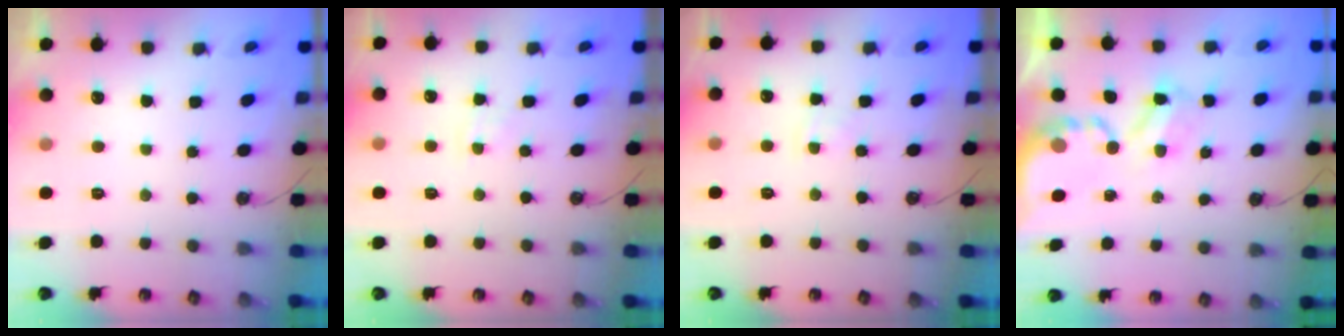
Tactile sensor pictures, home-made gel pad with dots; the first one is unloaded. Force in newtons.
{"total": 3.8, "press": 3.7, "slide": 0.5}
{"total": 2.7, "press": 2.7, "slide": 0.4}
{"total": 3.7, "press": 3.7, "slide": 0.2}